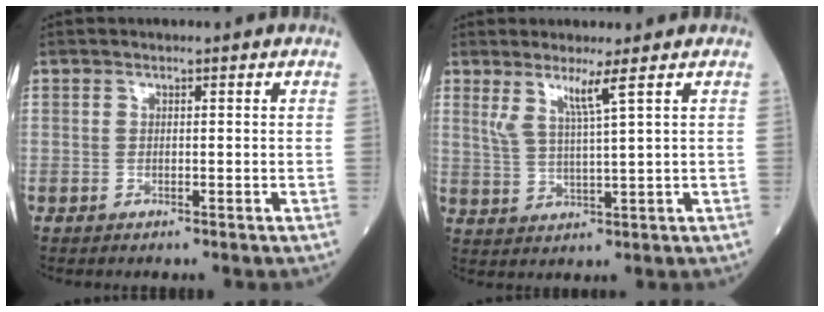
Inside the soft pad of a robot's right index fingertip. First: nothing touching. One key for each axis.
{"total": 4.5, "fx": 2.6, "fy": -0.9, "fz": 3.5, "tx": -0.074, "ty": -0.010, "tz": 0.054}